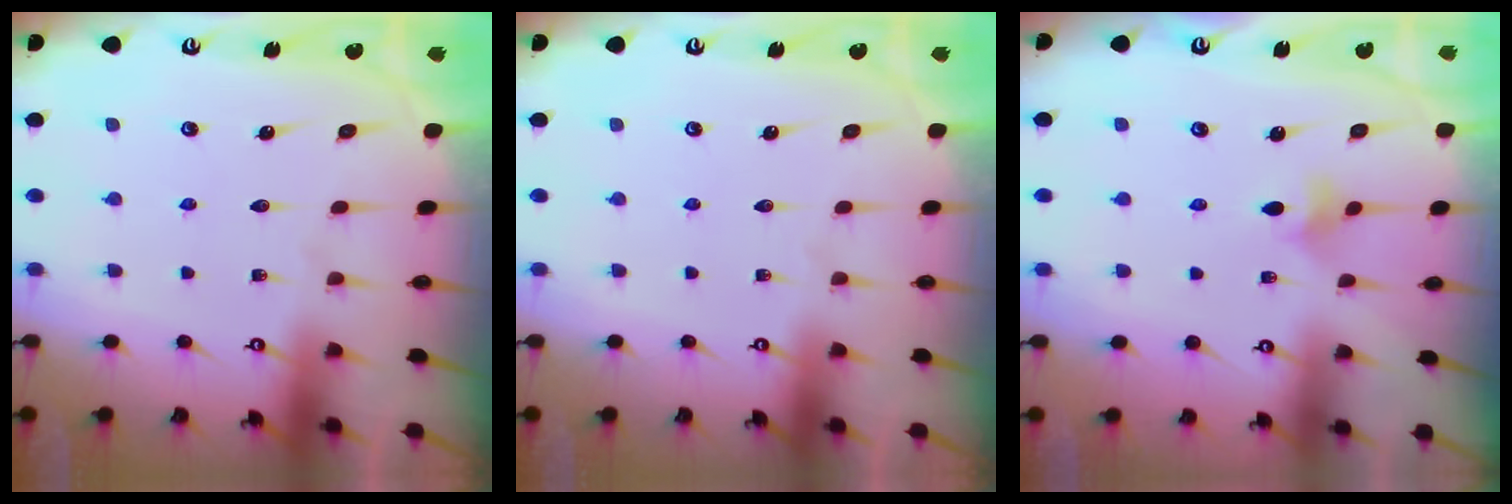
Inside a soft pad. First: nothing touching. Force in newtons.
{"total": 0.0}
{"total": 5.1, "press": 5.0, "slide": 0.8}